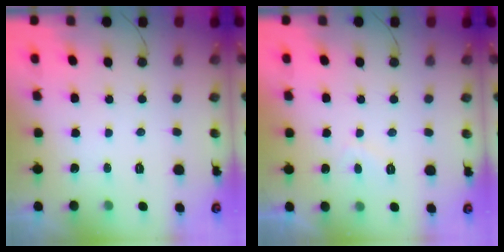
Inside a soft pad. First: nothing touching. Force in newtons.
{"total": 1.2, "press": 1.0, "slide": 0.7}